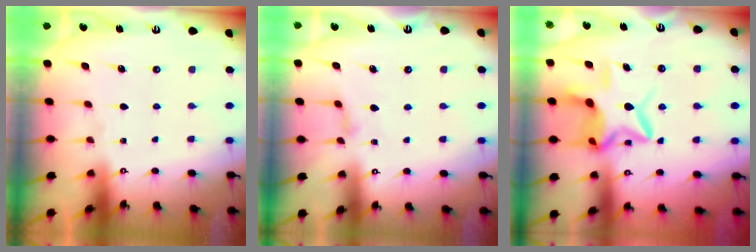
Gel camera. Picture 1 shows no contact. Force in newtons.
{"total": 3.0, "press": 2.9, "slide": 0.5}
{"total": 11.2, "press": 11.1, "slide": 1.8}